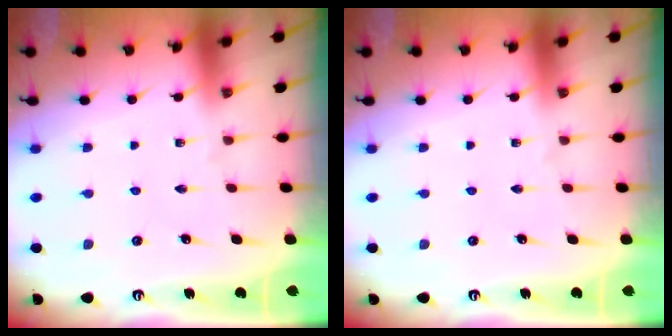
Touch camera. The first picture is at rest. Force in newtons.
{"total": 0.0}